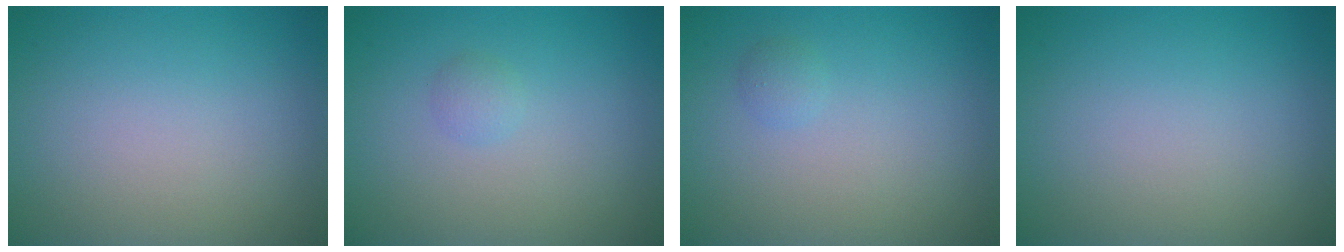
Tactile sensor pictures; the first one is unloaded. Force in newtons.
{"total": 0.9, "press": 0.9, "slide": 0.0}
{"total": 0.7, "press": 0.7, "slide": 0.1}
{"total": 0.0}